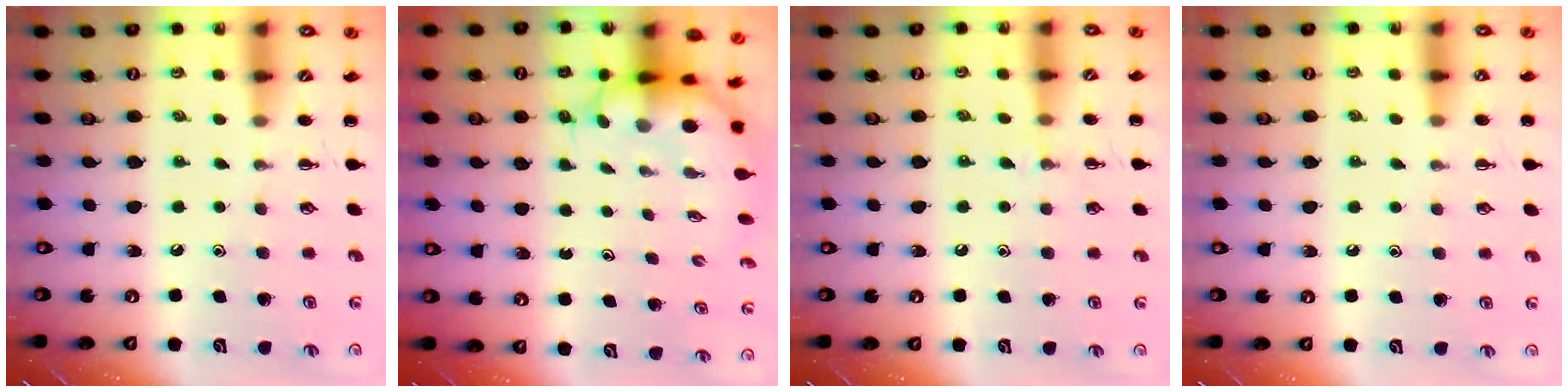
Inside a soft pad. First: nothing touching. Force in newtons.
{"total": 5.6, "press": 5.4, "slide": 1.3}
{"total": 5.9, "press": 5.7, "slide": 1.6}
{"total": 3.7, "press": 3.4, "slide": 1.3}